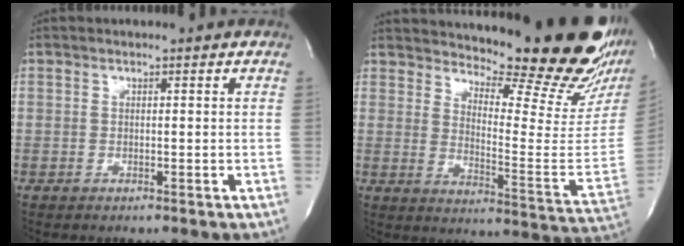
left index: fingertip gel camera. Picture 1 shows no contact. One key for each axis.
{"total": 23.8, "fx": 21.0, "fy": 3.3, "fz": 10.8, "tx": -0.157, "ty": -0.112, "tz": 0.256}